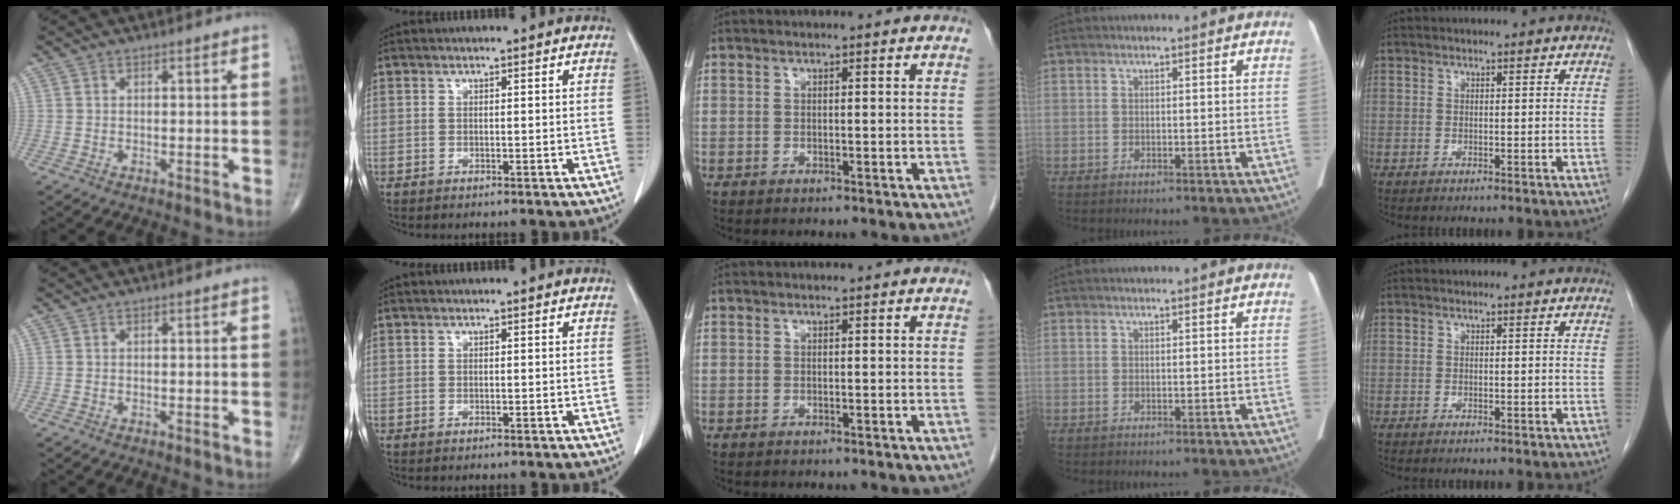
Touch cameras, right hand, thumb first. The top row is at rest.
{}